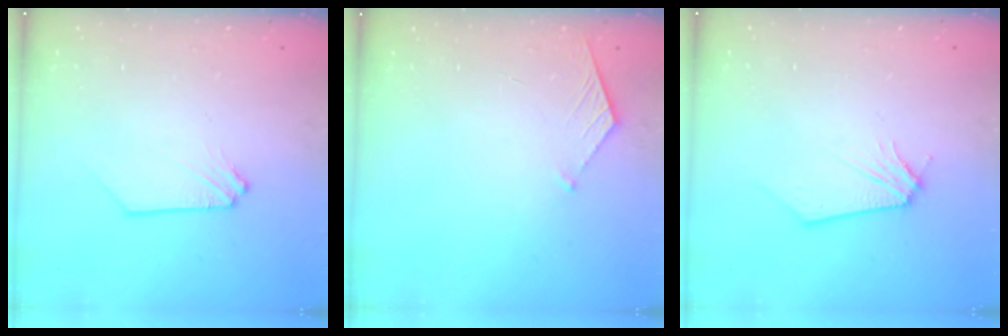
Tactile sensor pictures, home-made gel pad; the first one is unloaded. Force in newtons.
{"total": 5.2, "press": 5.1, "slide": 0.5}
{"total": 0.0}